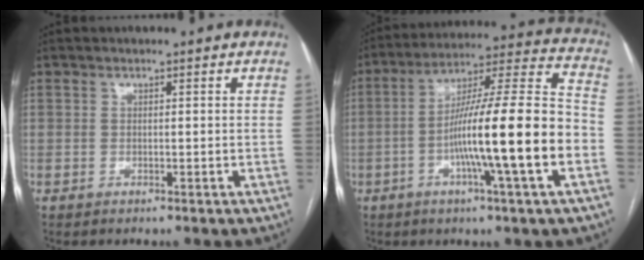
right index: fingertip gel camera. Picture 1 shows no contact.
{"total": 19.5, "force": [-5.1, -0.3, 18.8], "torque": [-0.299, 0.007, -0.089]}